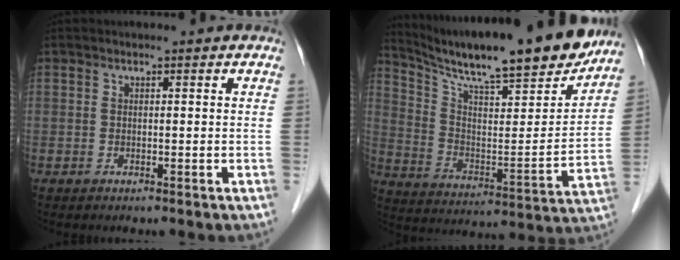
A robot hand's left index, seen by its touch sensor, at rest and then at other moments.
{"total": 23.1, "force": [20.1, 2.2, 11.2], "torque": [-0.195, -0.038, 0.303]}